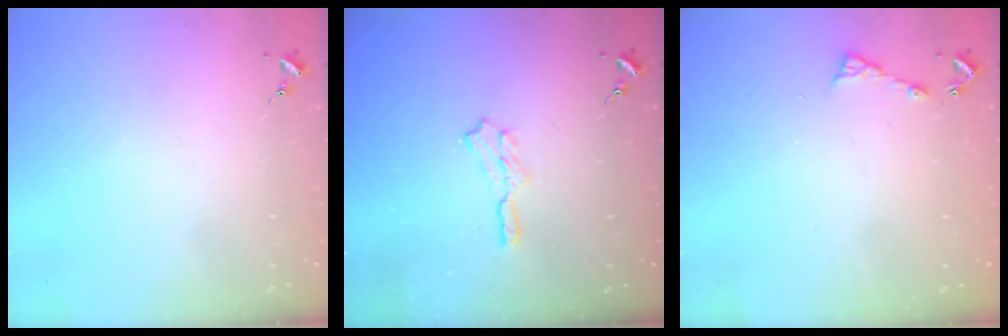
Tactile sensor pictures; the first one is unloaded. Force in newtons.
{"total": 5.5, "press": 5.5, "slide": 0.6}
{"total": 5.6, "press": 5.6, "slide": 0.7}